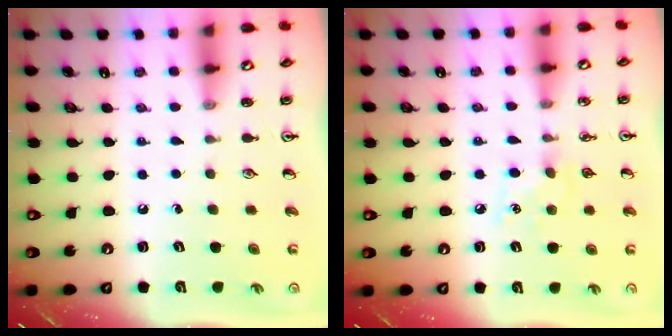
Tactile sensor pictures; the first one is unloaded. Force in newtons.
{"total": 7.1, "press": 7.0, "slide": 1.0}